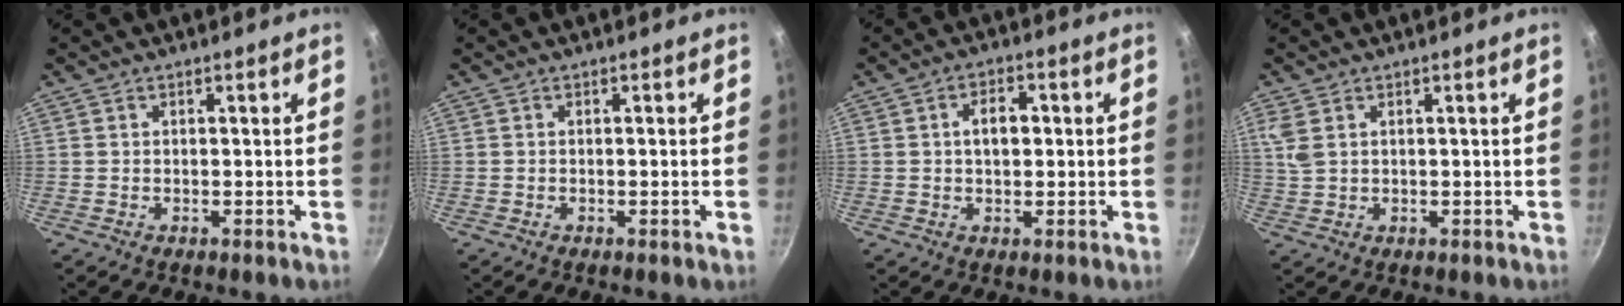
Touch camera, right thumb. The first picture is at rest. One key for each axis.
{"total": 0.8, "fx": -0.3, "fy": -0.2, "fz": 0.8, "tx": -0.017, "ty": 0.001, "tz": -0.005}
{"total": 4.9, "fx": 0.5, "fy": 3.1, "fz": 3.8, "tx": -0.041, "ty": 0.013, "tz": 0.004}
{"total": 3.5, "fx": 1.5, "fy": 2.1, "fz": 2.4, "tx": -0.053, "ty": 0.002, "tz": 0.034}